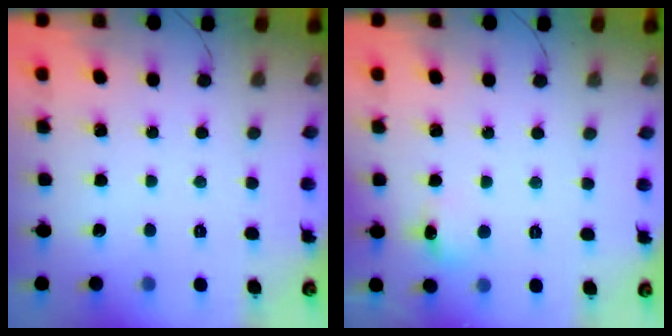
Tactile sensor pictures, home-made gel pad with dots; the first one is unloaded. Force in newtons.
{"total": 6.7, "press": 6.6, "slide": 1.4}